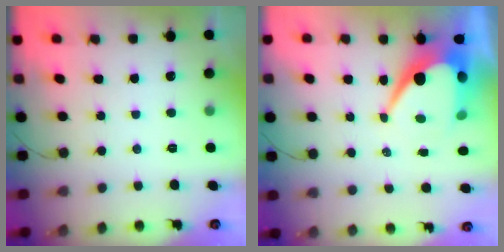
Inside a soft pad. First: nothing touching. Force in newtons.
{"total": 12.7, "press": 12.7, "slide": 1.1}